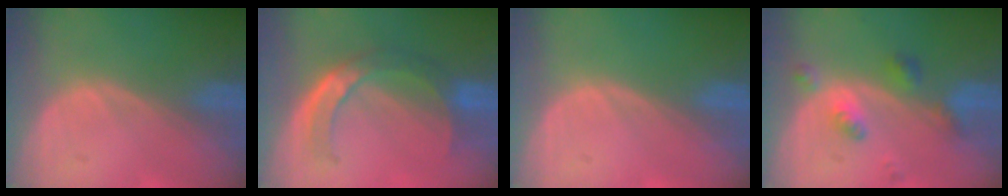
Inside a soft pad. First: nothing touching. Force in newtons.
{"total": 7.0, "press": 6.3, "slide": 3.1}
{"total": 0.0}
{"total": 5.3, "press": 4.6, "slide": 2.7}